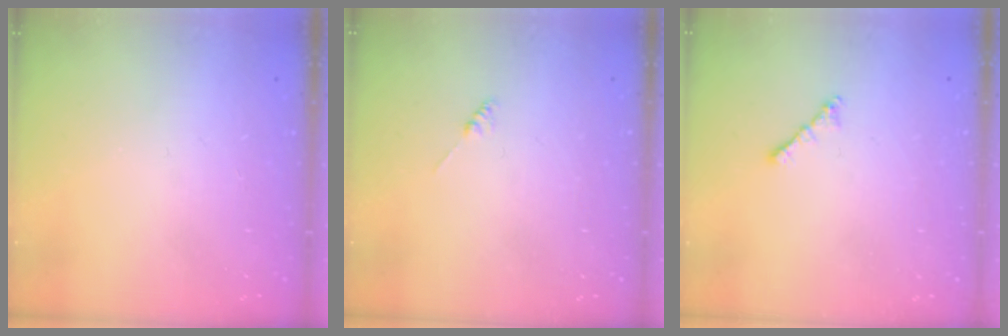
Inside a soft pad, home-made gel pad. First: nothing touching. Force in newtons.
{"total": 0.0}
{"total": 2.1, "press": 2.0, "slide": 0.6}